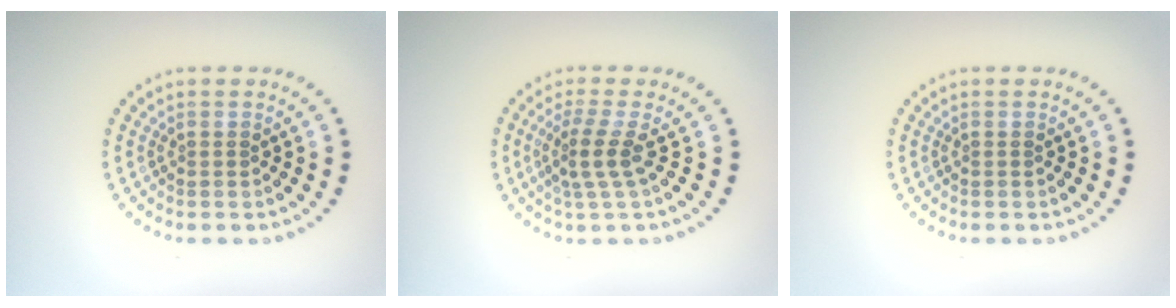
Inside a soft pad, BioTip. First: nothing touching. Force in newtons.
{"total": 2.7, "press": 1.9, "slide": 1.9}
{"total": 0.0}